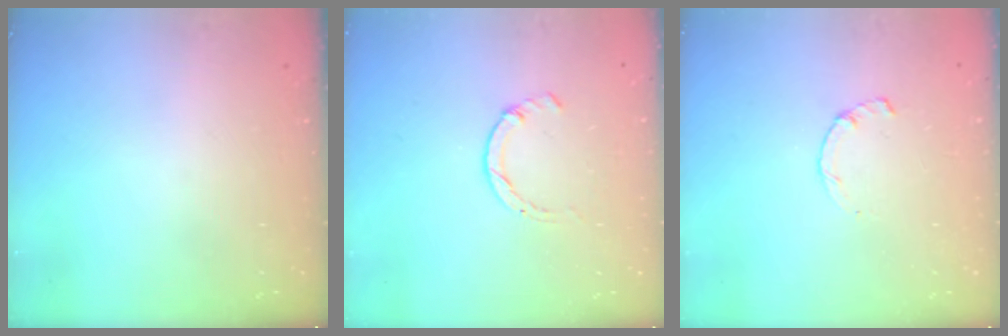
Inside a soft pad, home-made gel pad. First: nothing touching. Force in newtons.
{"total": 1.7, "press": 1.7, "slide": 0.3}
{"total": 1.7, "press": 1.7, "slide": 0.3}